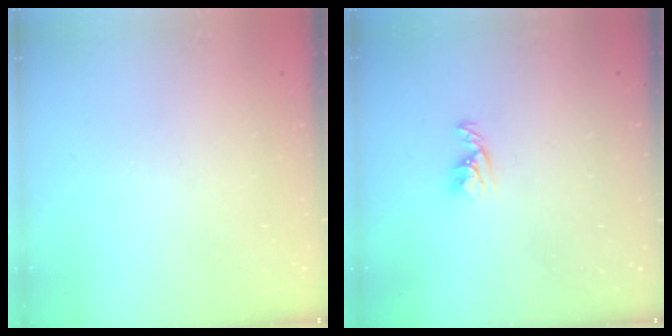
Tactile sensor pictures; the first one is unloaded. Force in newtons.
{"total": 4.3, "press": 4.2, "slide": 0.8}